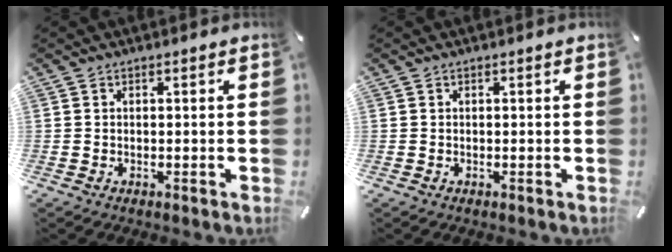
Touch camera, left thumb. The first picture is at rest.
{"total": 0.0}